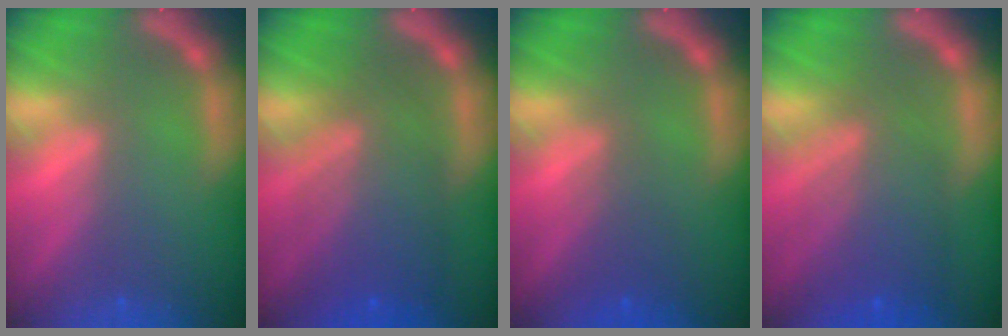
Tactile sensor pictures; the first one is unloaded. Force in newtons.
{"total": 8.1}
{"total": 2.5}
{"total": 7.1}